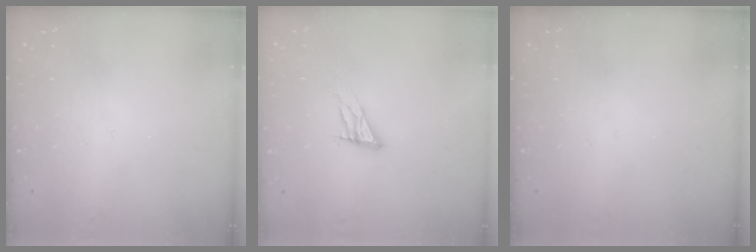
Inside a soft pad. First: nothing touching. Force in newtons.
{"total": 9.2, "press": 9.1, "slide": 0.7}
{"total": 0.0}